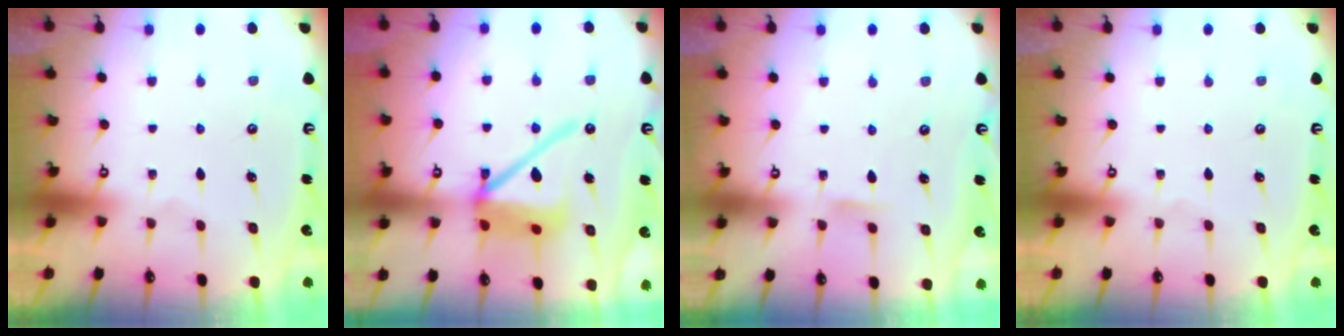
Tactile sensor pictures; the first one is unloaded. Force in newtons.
{"total": 15.3, "press": 15.2, "slide": 1.9}
{"total": 4.8, "press": 4.7, "slide": 0.5}
{"total": 0.0}